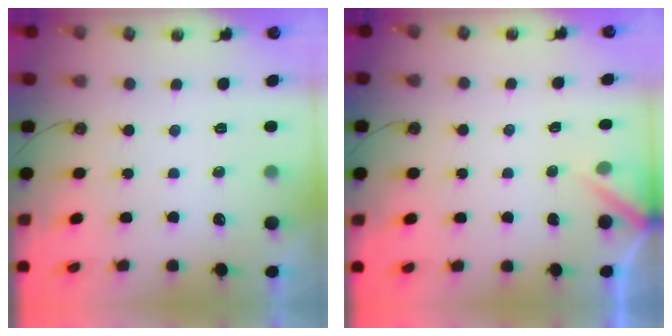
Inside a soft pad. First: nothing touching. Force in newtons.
{"total": 5.1, "press": 5.1, "slide": 0.3}